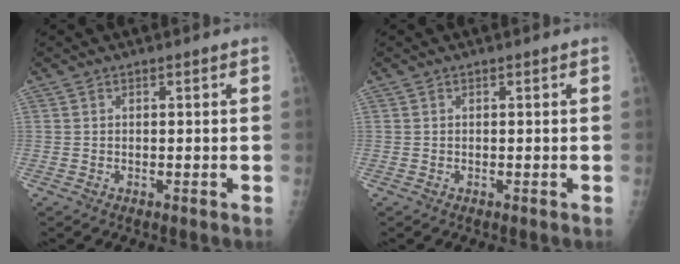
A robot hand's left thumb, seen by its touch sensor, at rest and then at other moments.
{"total": 0.0}